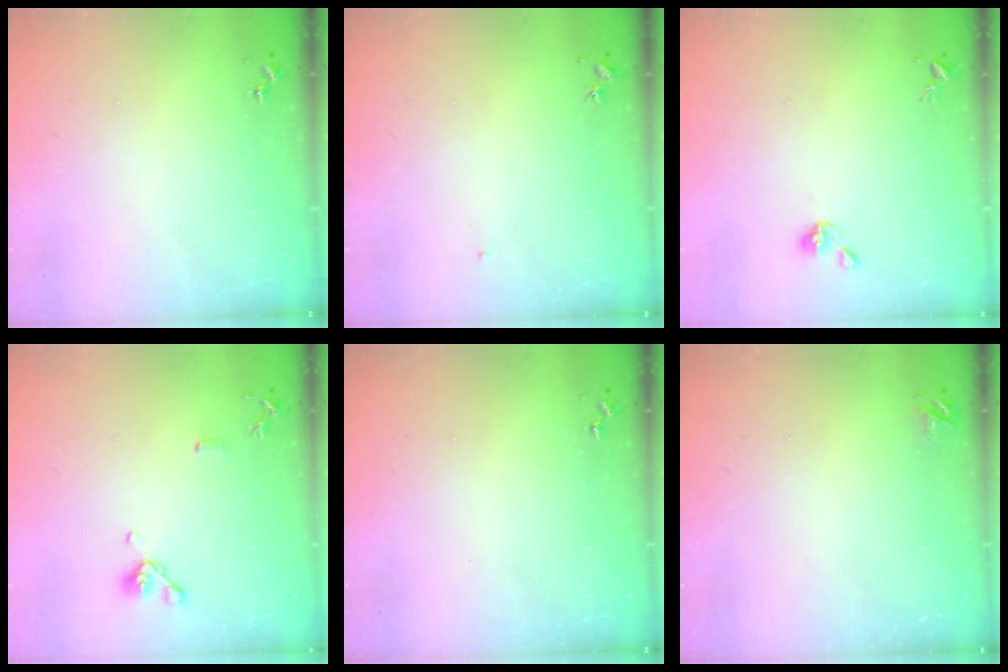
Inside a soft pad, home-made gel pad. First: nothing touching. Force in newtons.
{"total": 4.4, "press": 4.4, "slide": 0.5}
{"total": 5.2, "press": 5.1, "slide": 0.7}
{"total": 10.5, "press": 10.4, "slide": 1.9}
{"total": 0.0}
{"total": 4.7, "press": 4.7, "slide": 0.6}